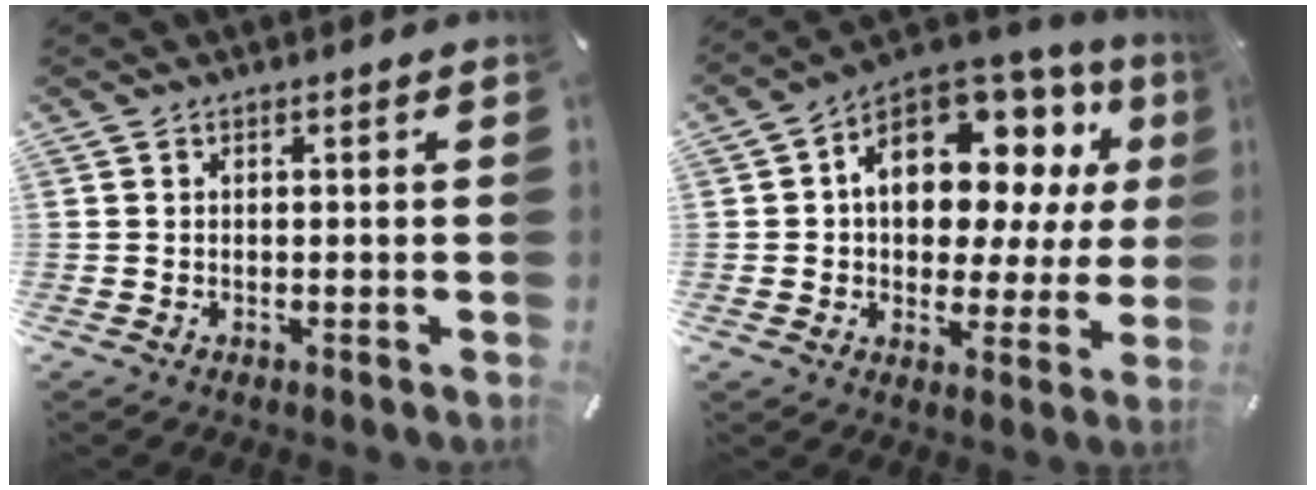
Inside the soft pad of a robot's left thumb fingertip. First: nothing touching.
{"total": 15.1, "force": [5.1, 10.0, 10.0], "torque": [-0.157, -0.032, 0.091]}